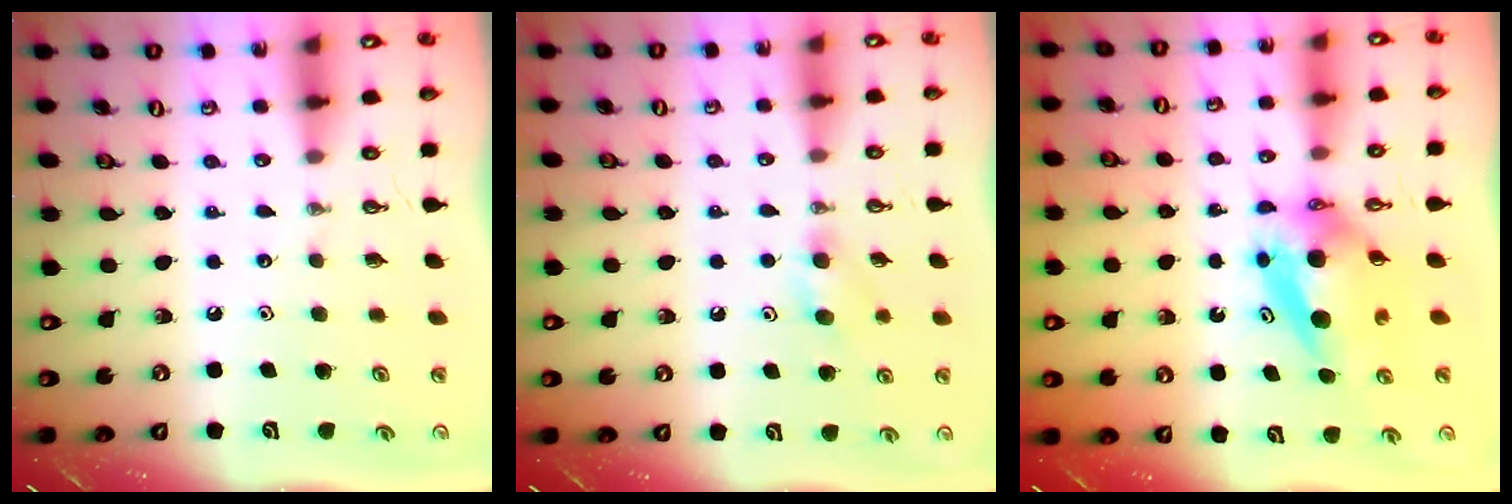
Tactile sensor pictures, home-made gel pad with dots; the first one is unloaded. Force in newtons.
{"total": 5.3, "press": 5.1, "slide": 1.3}
{"total": 6.5, "press": 6.5, "slide": 0.5}